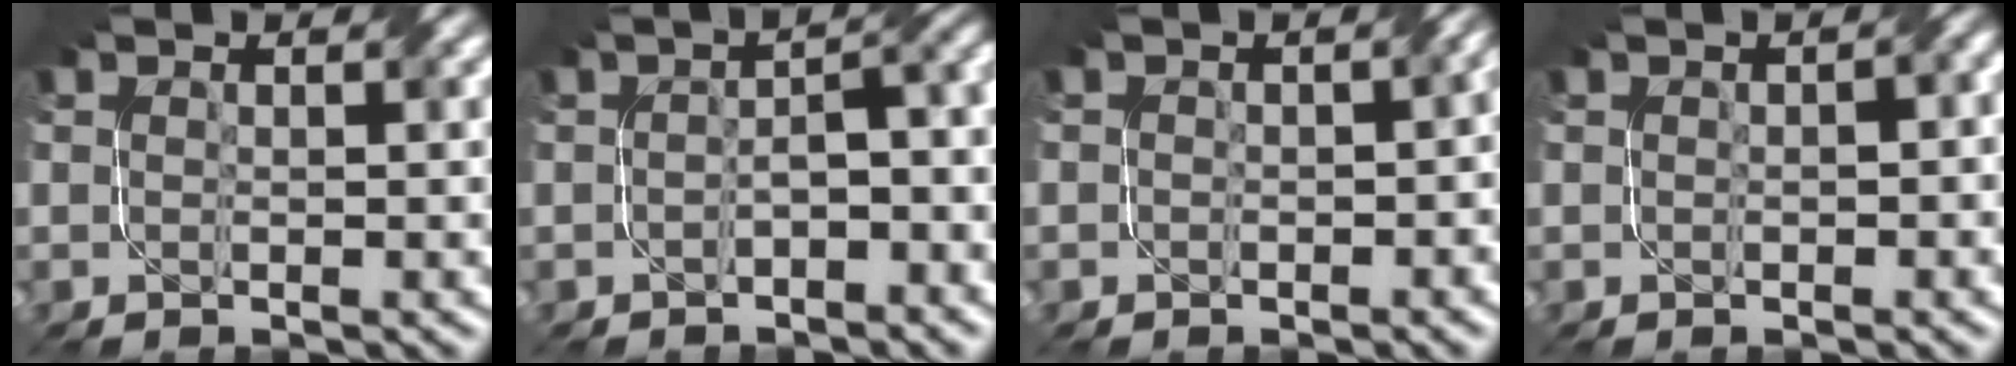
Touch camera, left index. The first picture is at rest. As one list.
[{"total": 4.4, "force": [-1.3, 1.6, 3.8], "torque": [-0.051, 0.011, -0.022]}, {"total": 3.0, "force": [0.0, 2.0, 2.2], "torque": [-0.013, -0.003, 0.000]}, {"total": 2.2, "force": [0.5, 0.9, 2.0], "torque": [-0.028, 0.006, 0.007]}]